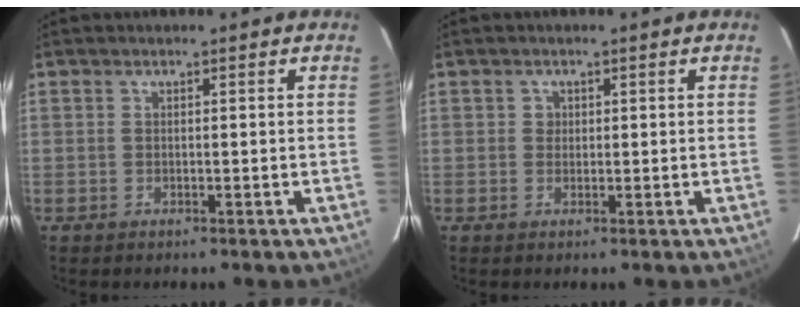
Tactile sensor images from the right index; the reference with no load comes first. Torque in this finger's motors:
{"motor_torque": [0.01, 0.00, 0.00, 0.01]}